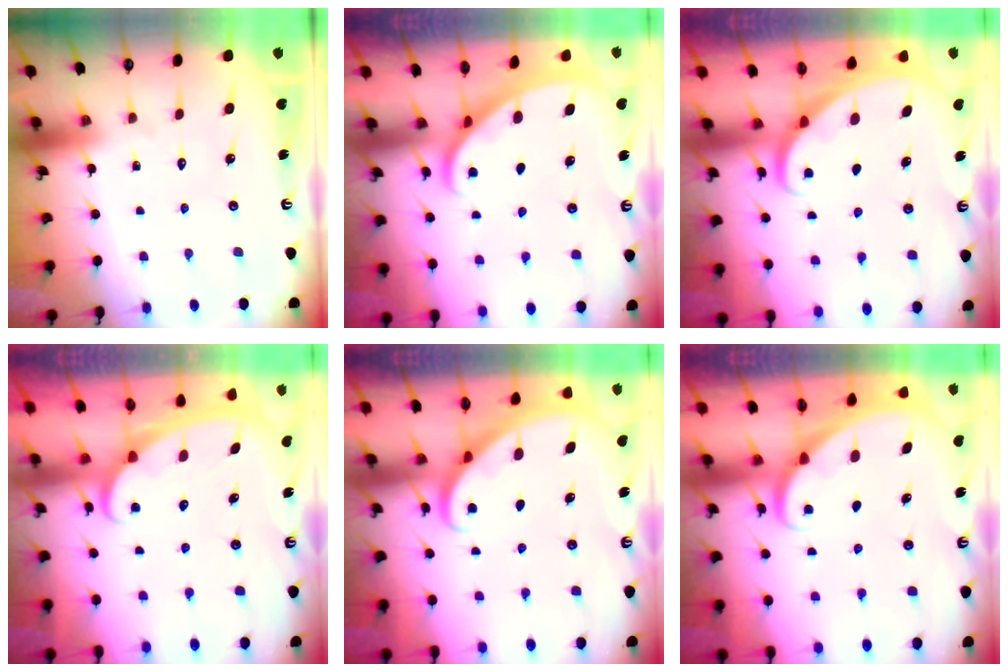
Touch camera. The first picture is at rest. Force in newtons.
{"total": 2.3, "press": 2.3, "slide": 0.1}
{"total": 2.3, "press": 2.3, "slide": 0.1}
{"total": 2.4, "press": 2.4, "slide": 0.3}
{"total": 3.0, "press": 3.0, "slide": 0.2}
{"total": 1.9, "press": 1.9, "slide": 0.1}